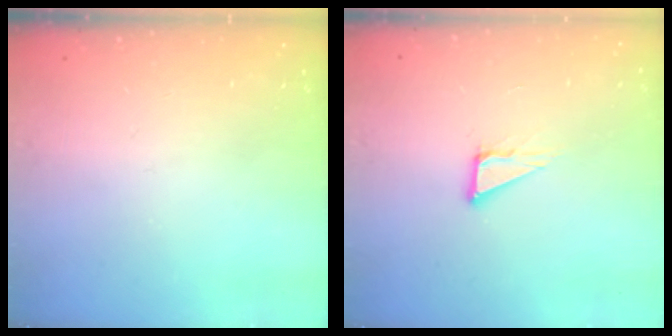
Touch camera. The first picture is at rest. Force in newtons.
{"total": 5.0, "press": 5.0, "slide": 0.2}